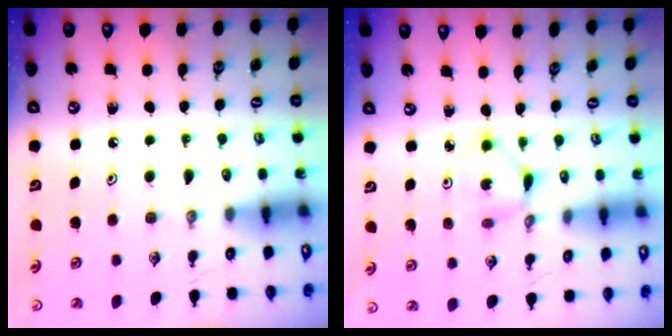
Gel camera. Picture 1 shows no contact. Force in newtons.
{"total": 2.1, "press": 2.1, "slide": 0.3}